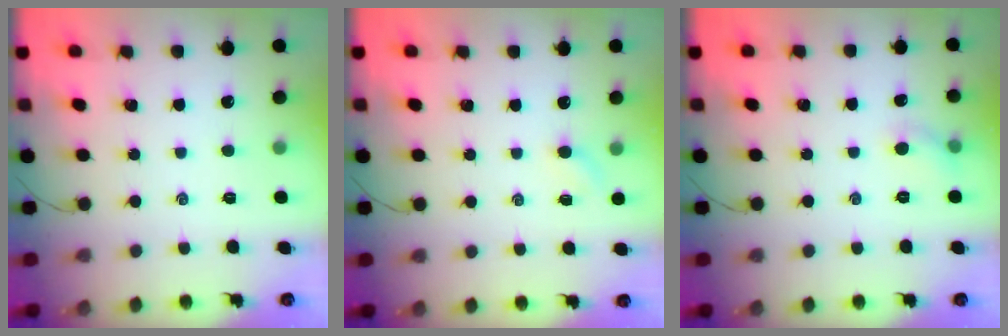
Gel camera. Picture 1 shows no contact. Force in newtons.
{"total": 2.4, "press": 2.3, "slide": 0.8}
{"total": 4.4, "press": 4.2, "slide": 1.2}